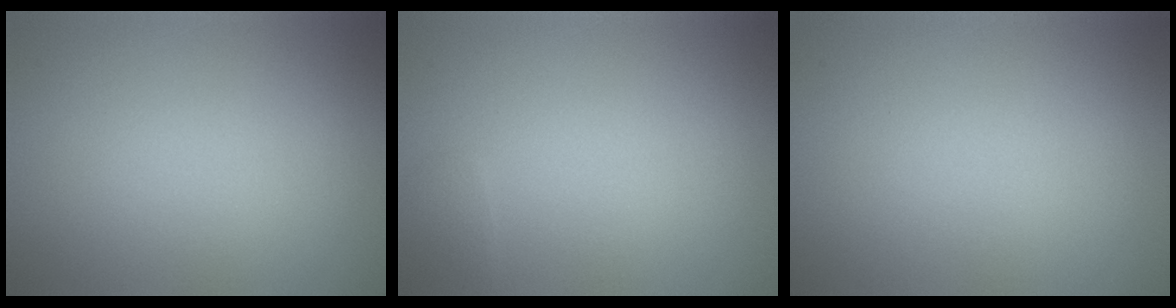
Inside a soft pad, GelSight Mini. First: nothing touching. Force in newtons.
{"total": 0.7, "press": 0.7, "slide": 0.0}
{"total": 0.0}